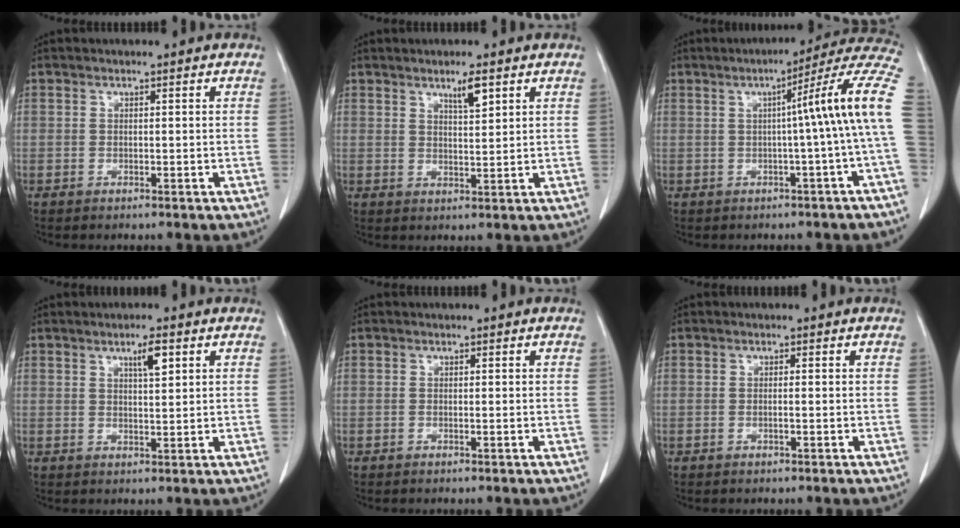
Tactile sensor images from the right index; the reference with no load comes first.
{"total": 3.3, "force": [2.1, 0.4, 2.5], "torque": [-0.045, -0.003, 0.038]}
{"total": 12.4, "force": [0.3, -1.8, 12.3], "torque": [-0.142, 0.028, -0.006]}
{"total": 3.4, "force": [1.7, 0.5, 2.9], "torque": [-0.048, -0.001, 0.028]}
{"total": 0.0}
{"total": 0.6, "force": [-0.1, 0.0, 0.6], "torque": [-0.010, 0.003, 0.000]}